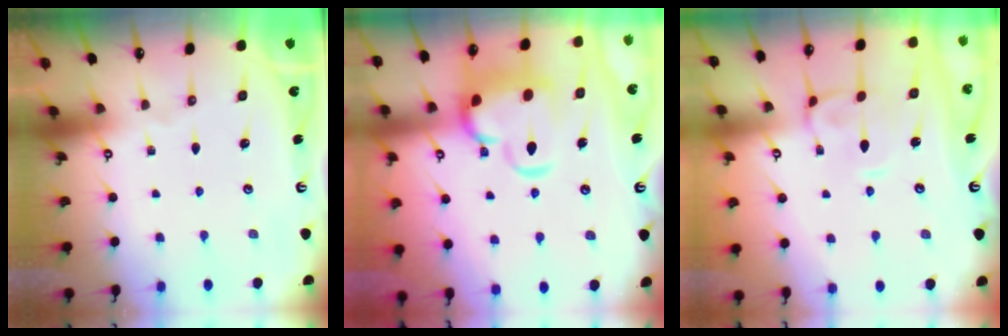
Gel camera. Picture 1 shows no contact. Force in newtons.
{"total": 8.4, "press": 8.2, "slide": 1.8}
{"total": 0.9, "press": 0.3, "slide": 0.8}